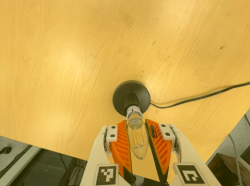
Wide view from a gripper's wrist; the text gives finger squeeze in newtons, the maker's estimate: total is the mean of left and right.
{"total": 10.8, "left": 10.0, "right": 11.6}